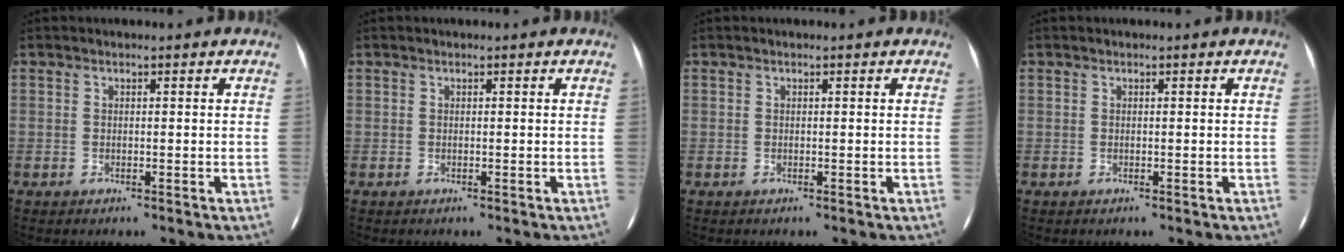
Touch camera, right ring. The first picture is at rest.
{"total": 0.0}
{"total": 0.0}
{"total": 0.0}